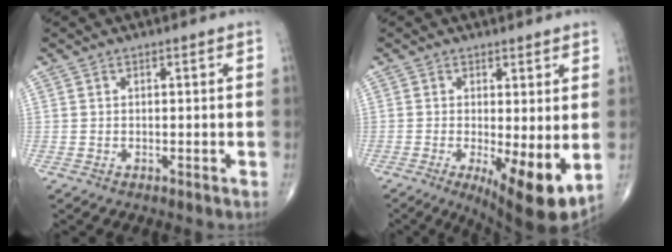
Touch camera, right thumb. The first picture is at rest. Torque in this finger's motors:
{"motor_torque": [1.50, 1.55, 0.06, -0.09, 0.30]}